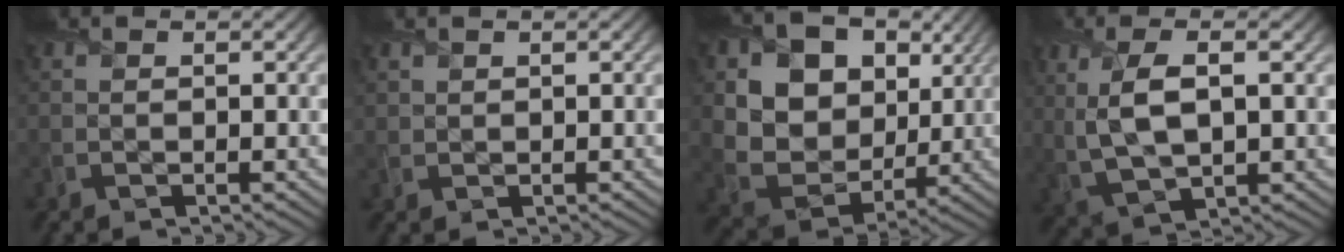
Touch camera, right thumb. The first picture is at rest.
{"total": 1.0, "force": [0.8, 0.6, 0.1], "torque": [-0.006, -0.003, 0.019]}
{"total": 13.6, "force": [4.4, 10.6, 7.3], "torque": [-0.200, 0.020, 0.089]}
{"total": 7.6, "force": [1.4, 3.4, 6.7], "torque": [-0.150, 0.002, 0.027]}